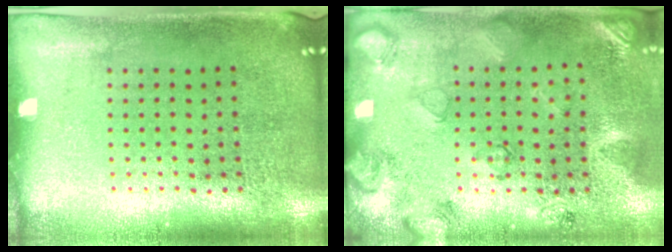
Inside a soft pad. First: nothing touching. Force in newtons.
{"total": 2.6, "press": 1.8, "slide": 1.9}